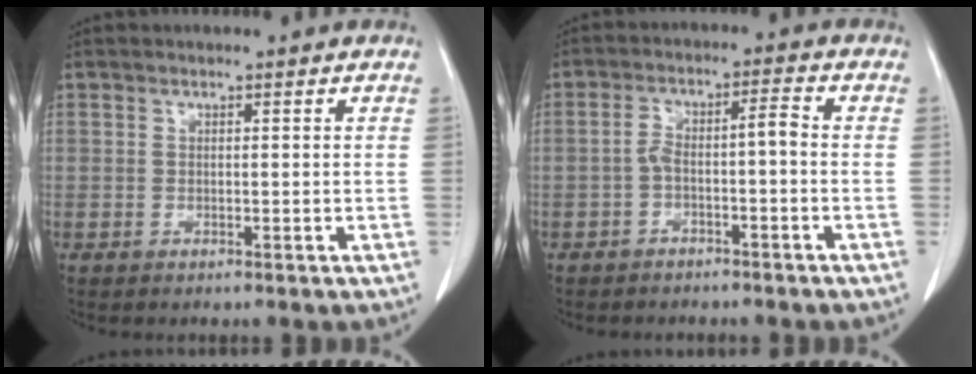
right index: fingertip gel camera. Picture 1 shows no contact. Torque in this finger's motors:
{"motor_torque": [0.55, -0.37, 0.32, 0.08]}